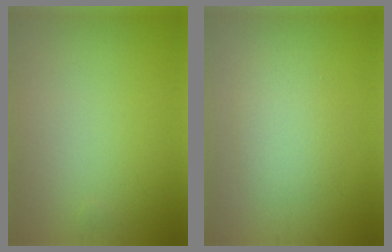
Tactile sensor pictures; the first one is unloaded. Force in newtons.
{"total": 2.8, "press": 2.8, "slide": 0.2}